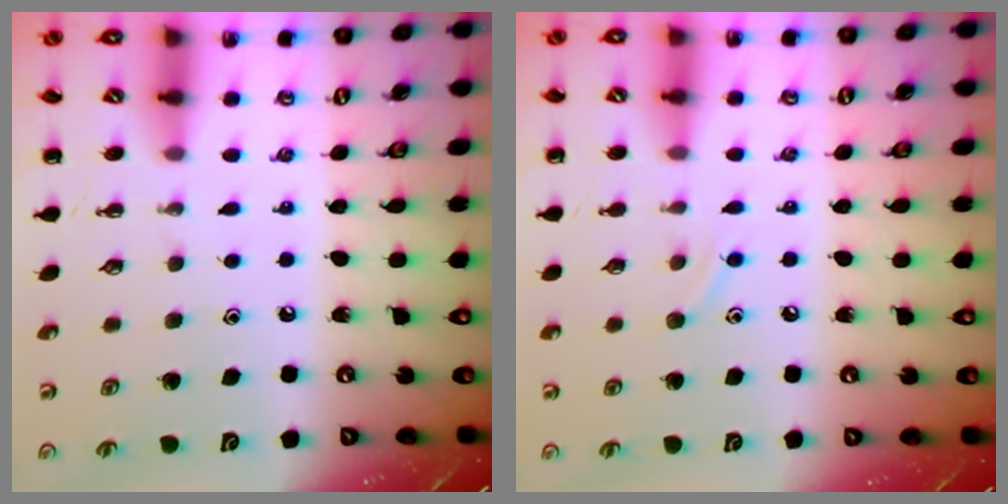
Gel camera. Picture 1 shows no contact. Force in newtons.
{"total": 6.8, "press": 6.6, "slide": 1.7}